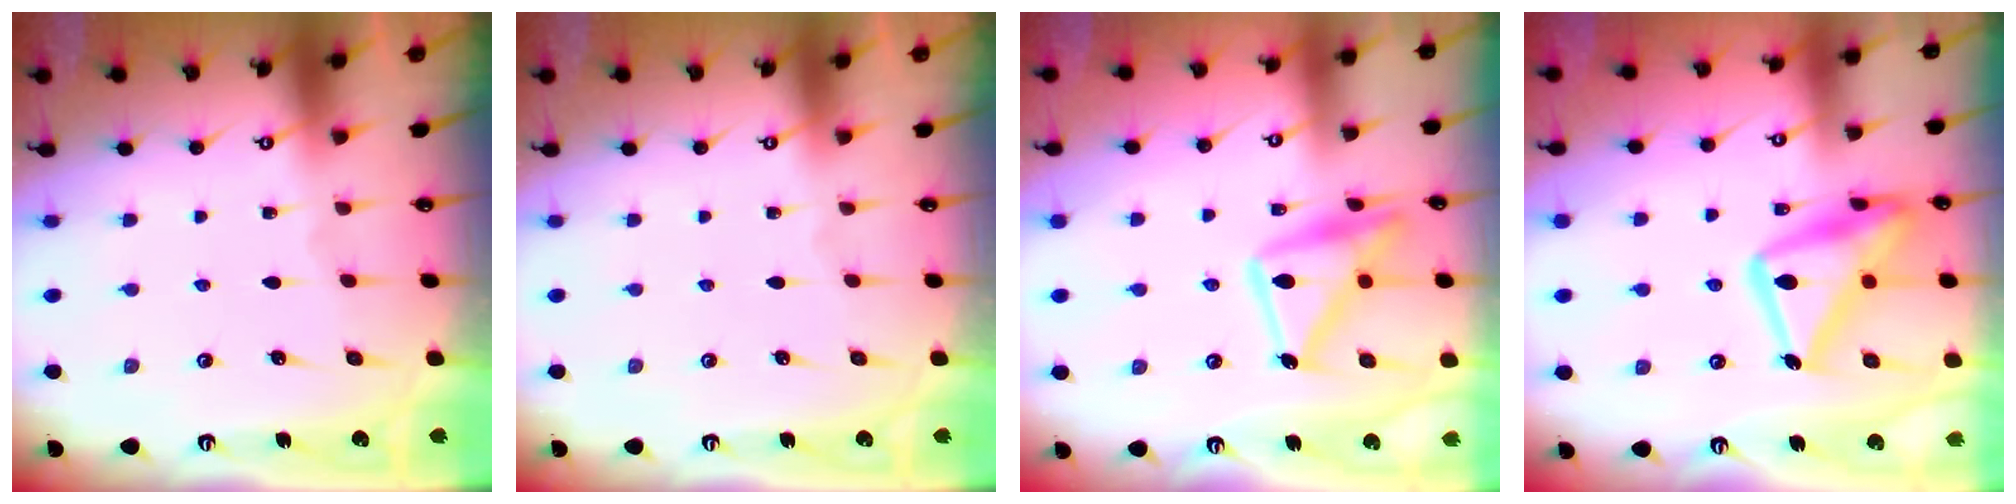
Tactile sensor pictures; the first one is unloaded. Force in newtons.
{"total": 0.0}
{"total": 16.3, "press": 16.2, "slide": 1.1}
{"total": 20.9, "press": 20.8, "slide": 1.5}